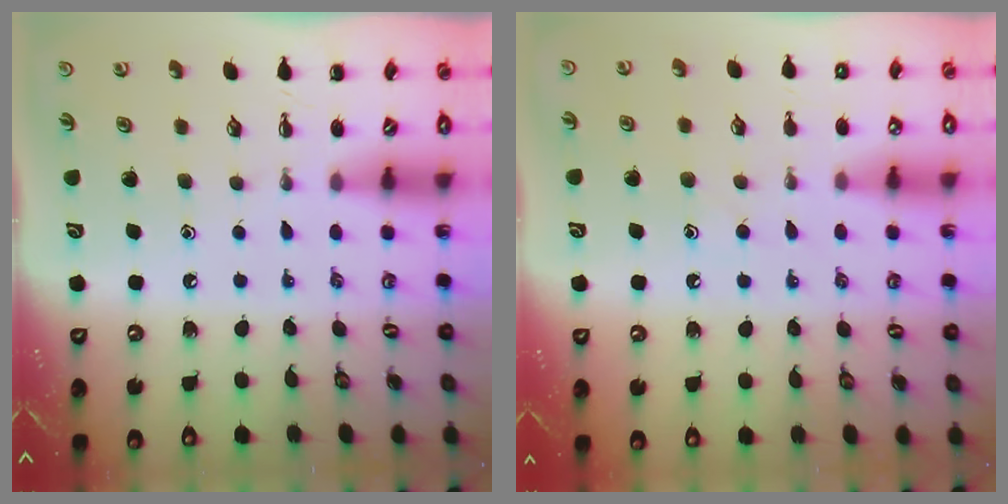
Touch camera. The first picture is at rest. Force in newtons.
{"total": 6.5, "press": 6.4, "slide": 1.1}